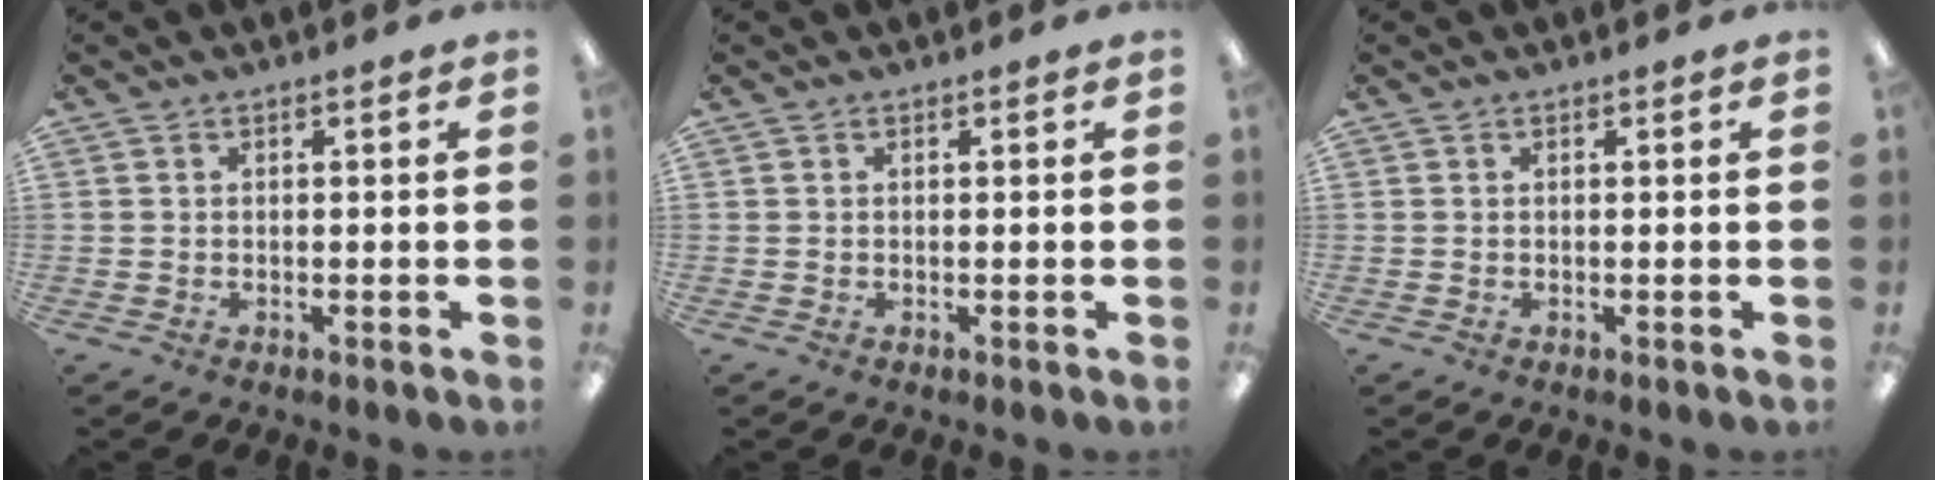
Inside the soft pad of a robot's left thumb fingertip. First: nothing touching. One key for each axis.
{"total": 0.0}
{"total": 0.0}